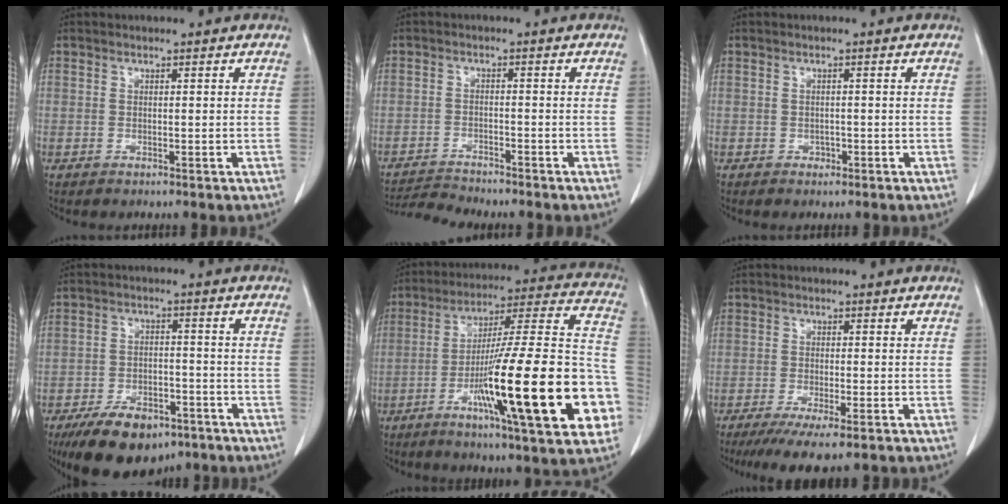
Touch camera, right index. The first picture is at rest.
{"total": 4.5, "force": [-4.5, -0.7, 0.0], "torque": [-0.003, -0.014, -0.079]}
{"total": 0.8, "force": [-0.5, 0.6, 0.3], "torque": [-0.008, 0.001, -0.007]}
{"total": 11.8, "force": [-8.3, 5.3, 6.5], "torque": [-0.109, -0.008, -0.133]}
{"total": 28.3, "force": [-8.8, 2.6, 26.7], "torque": [-0.345, -0.004, -0.139]}
{"total": 10.7, "force": [-8.3, 1.4, 6.5], "torque": [-0.089, -0.019, -0.124]}